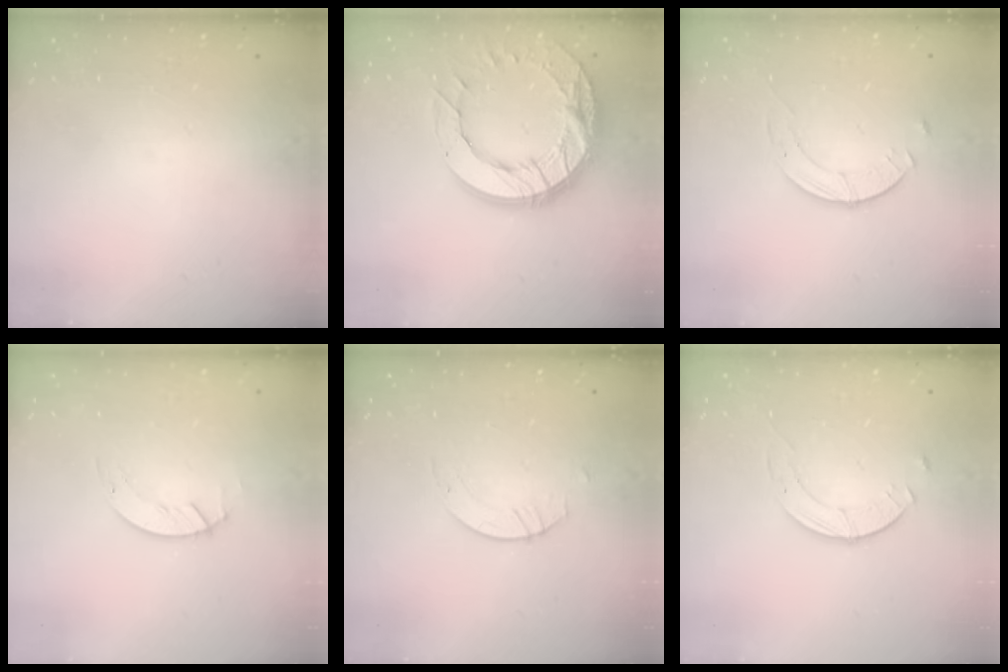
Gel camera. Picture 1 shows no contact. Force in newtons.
{"total": 20.9, "press": 20.8, "slide": 1.9}
{"total": 2.3, "press": 2.3, "slide": 0.3}
{"total": 1.3, "press": 1.3, "slide": 0.2}
{"total": 2.1, "press": 2.1, "slide": 0.1}
{"total": 2.3, "press": 2.3, "slide": 0.3}